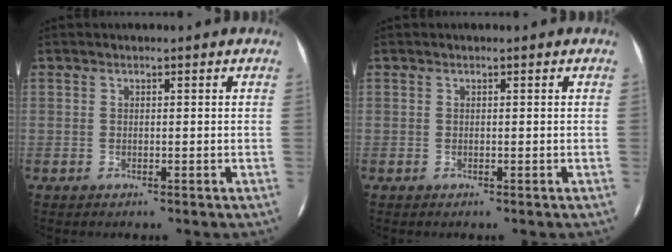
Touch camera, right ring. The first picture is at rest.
{"total": 0.0}